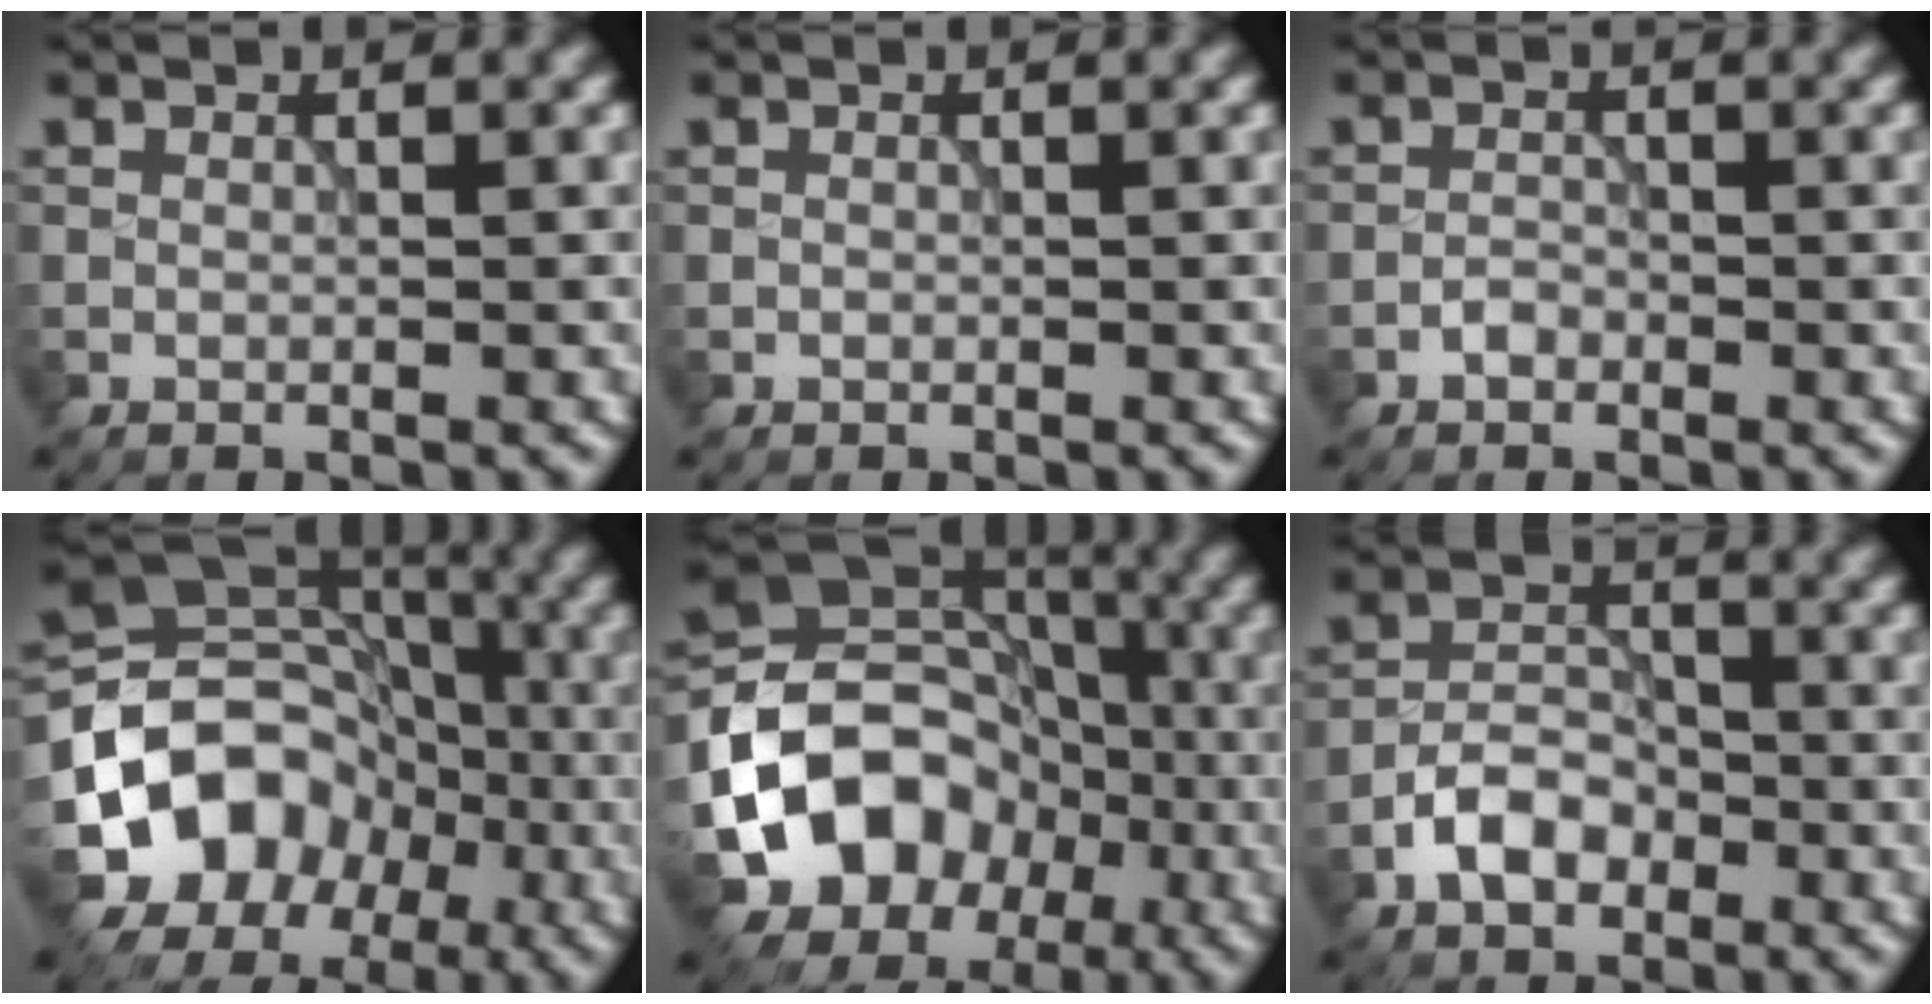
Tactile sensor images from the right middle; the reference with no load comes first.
{"total": 0.0}
{"total": 1.0, "force": [-0.7, 0.6, 0.4], "torque": [-0.006, 0.002, -0.014]}
{"total": 10.3, "force": [-3.6, 8.5, 4.7], "torque": [-0.075, 0.007, -0.070]}
{"total": 11.1, "force": [-3.8, 9.0, 5.1], "torque": [-0.079, 0.004, -0.067]}
{"total": 4.0, "force": [-2.1, 2.5, 2.3], "torque": [-0.036, 0.007, -0.043]}